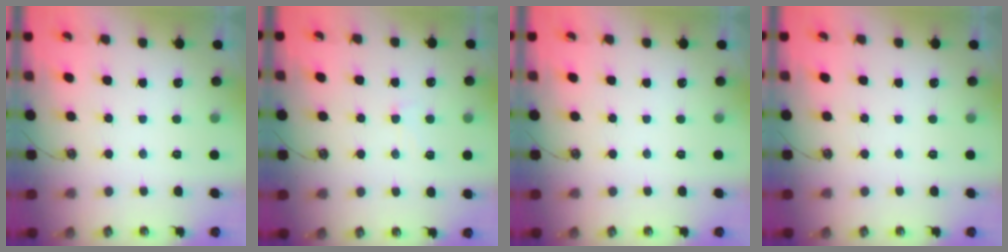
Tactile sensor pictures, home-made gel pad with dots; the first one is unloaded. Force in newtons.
{"total": 0.8, "press": 0.4, "slide": 0.7}
{"total": 0.0}
{"total": 0.0}